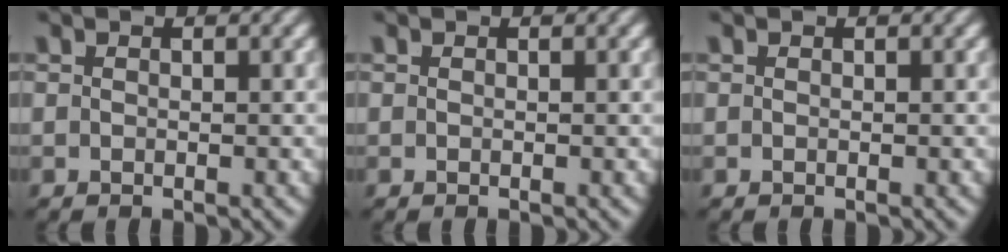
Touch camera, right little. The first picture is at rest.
{"total": 0.0}
{"total": 0.0}